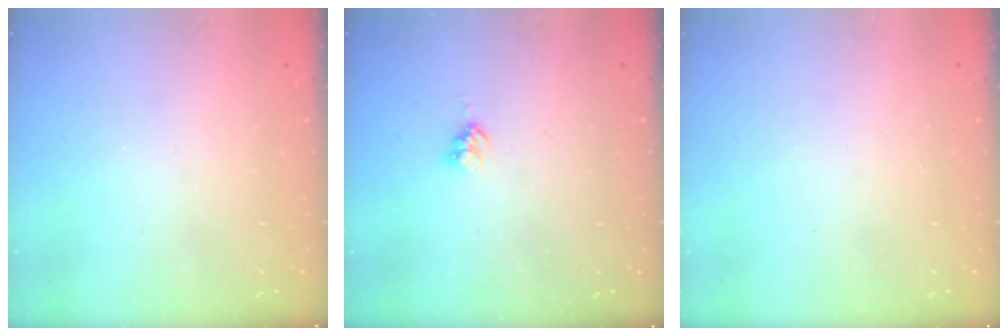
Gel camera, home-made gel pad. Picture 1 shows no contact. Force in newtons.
{"total": 3.9, "press": 3.9, "slide": 0.4}
{"total": 0.0}